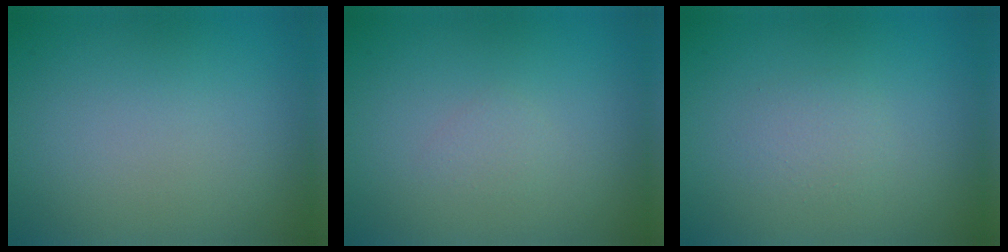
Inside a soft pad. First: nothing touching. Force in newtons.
{"total": 0.7, "press": 0.7, "slide": 0.0}
{"total": 1.2, "press": 1.2, "slide": 0.0}